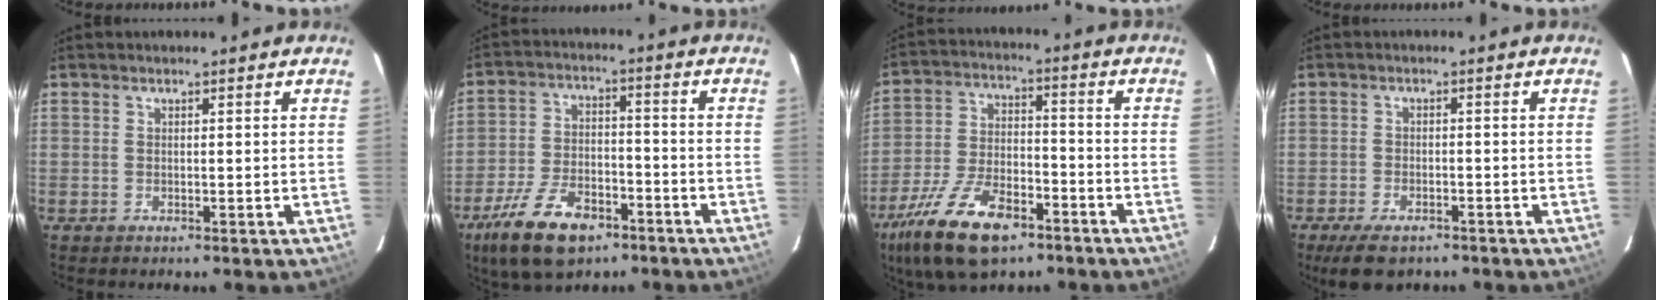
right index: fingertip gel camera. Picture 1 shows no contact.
{"total": 14.2, "force": [-8.8, 7.1, 8.5], "torque": [-0.190, -0.009, -0.152]}
{"total": 17.1, "force": [-10.9, 7.7, 10.8], "torque": [-0.231, -0.019, -0.191]}
{"total": 6.9, "force": [-5.1, 3.1, 3.6], "torque": [-0.086, -0.011, -0.081]}